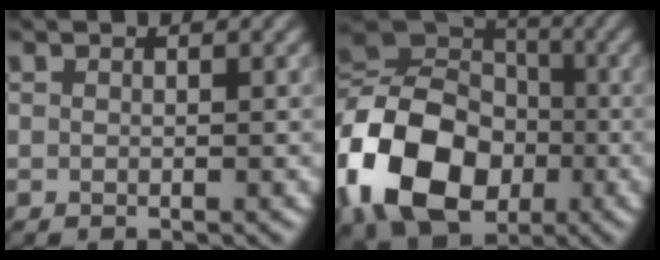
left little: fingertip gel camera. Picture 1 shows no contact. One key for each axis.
{"total": 14.3, "fx": -4.6, "fy": 10.6, "fz": 8.4, "tx": -0.198, "ty": -0.010, "tz": -0.098}